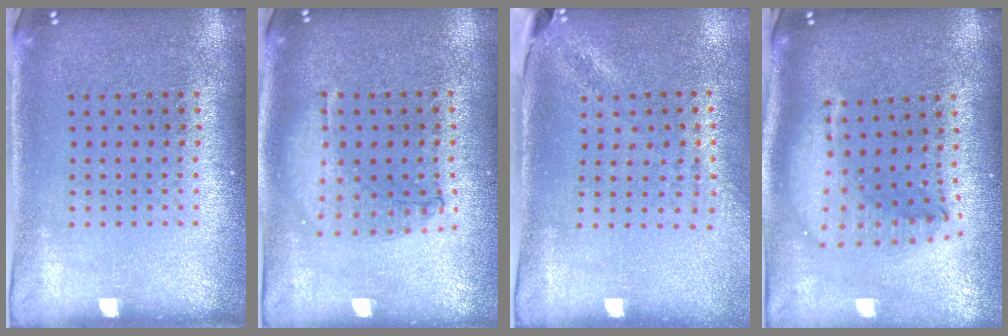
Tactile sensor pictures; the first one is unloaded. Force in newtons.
{"total": 0.9, "press": 0.9, "slide": 0.2}
{"total": 1.9, "press": 1.5, "slide": 1.2}
{"total": 2.2, "press": 1.7, "slide": 1.4}